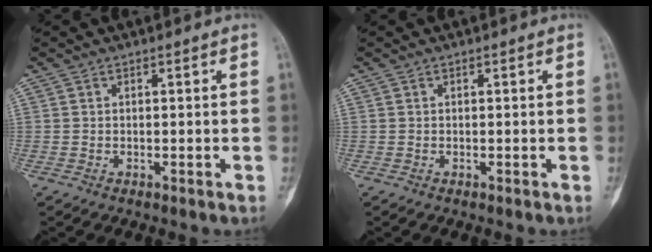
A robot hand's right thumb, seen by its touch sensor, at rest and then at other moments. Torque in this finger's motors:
{"motor_torque": [0.00, 0.00, 0.04, 0.00, 0.00]}